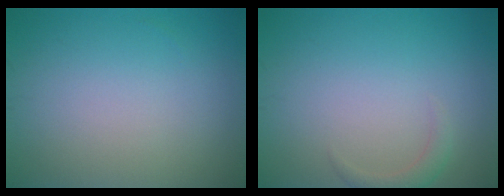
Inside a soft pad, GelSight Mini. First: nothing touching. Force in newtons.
{"total": 1.3, "press": 1.3, "slide": 0.1}